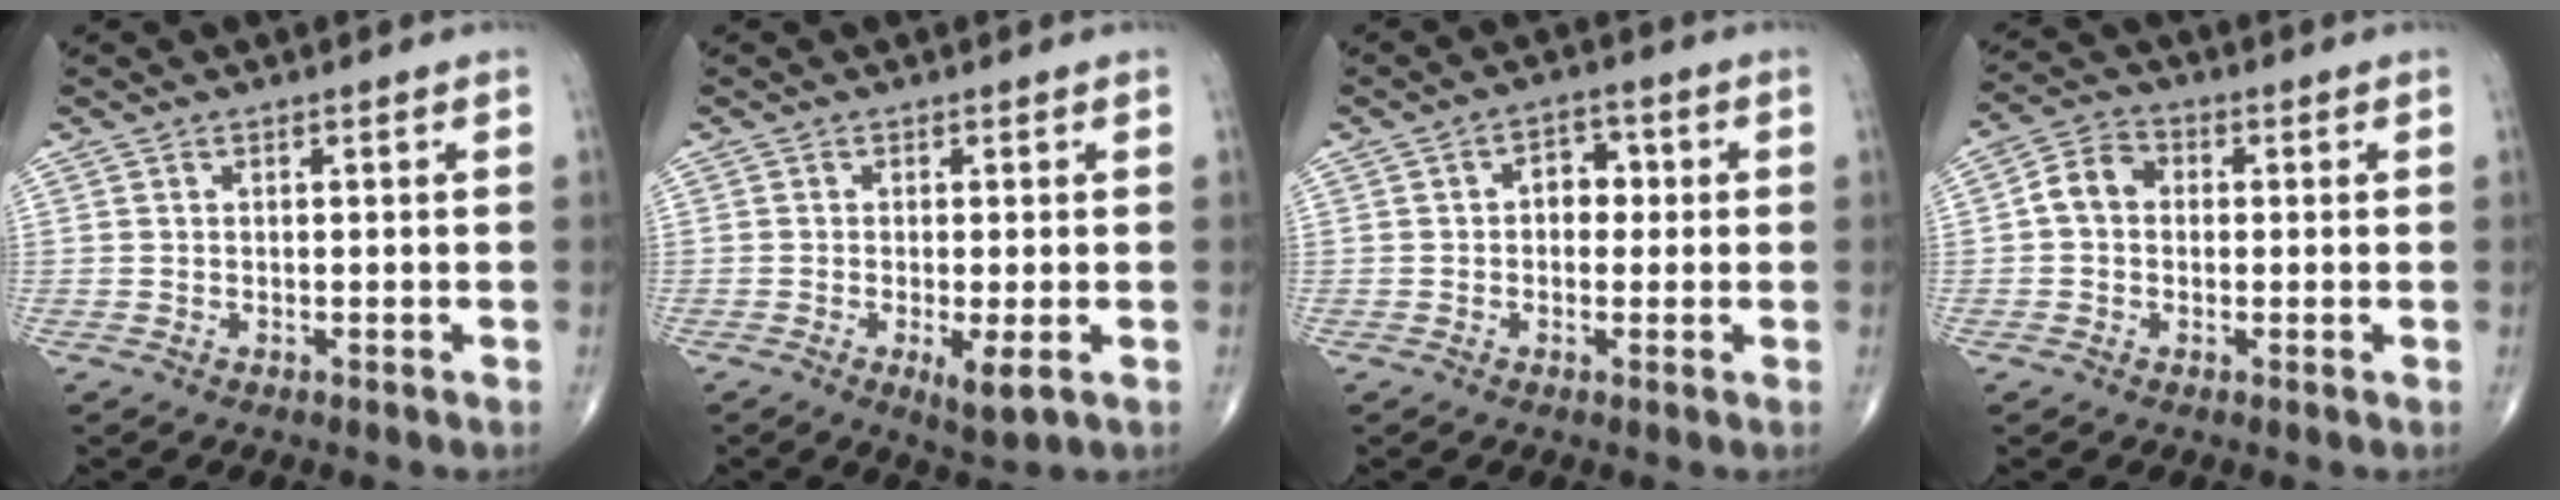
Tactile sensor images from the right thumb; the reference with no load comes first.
{"total": 4.1, "force": [-1.2, 0.9, 3.8], "torque": [-0.067, -0.013, -0.021]}
{"total": 4.7, "force": [0.4, 3.4, 3.2], "torque": [-0.021, 0.012, -0.002]}
{"total": 5.7, "force": [0.1, 4.5, 3.4], "torque": [-0.050, 0.020, -0.010]}